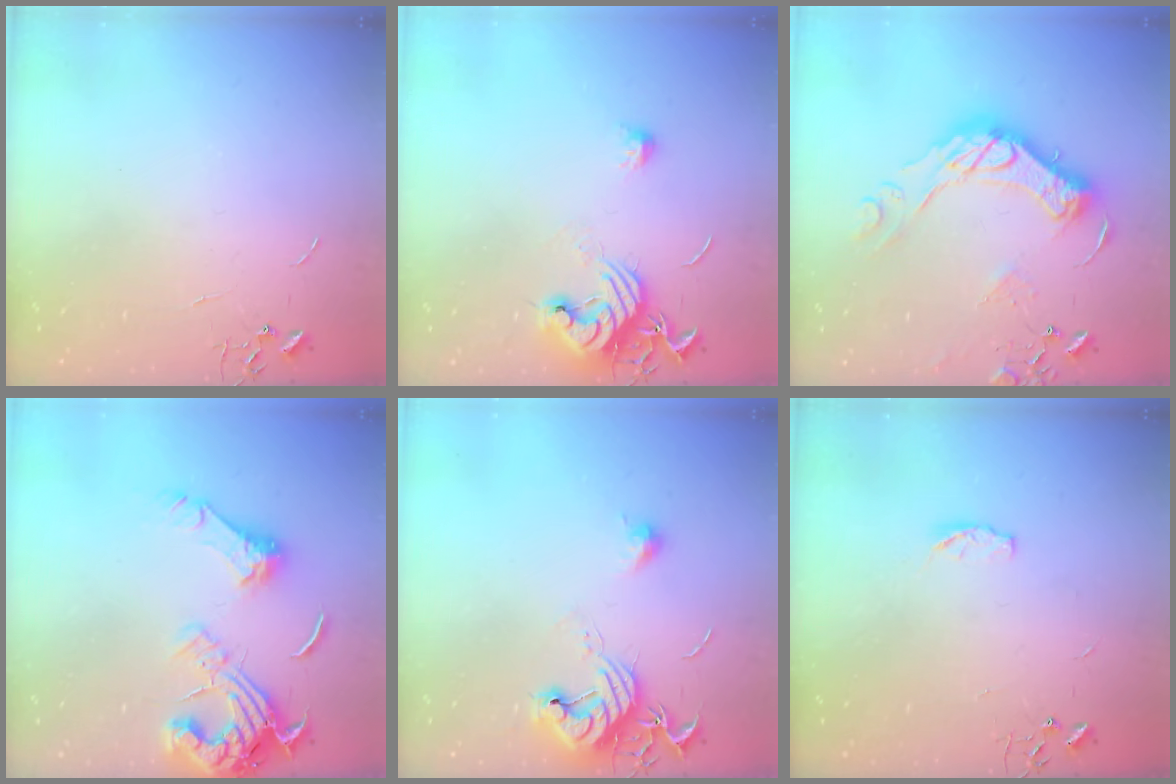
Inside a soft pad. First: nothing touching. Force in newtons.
{"total": 12.0, "press": 12.0, "slide": 0.8}
{"total": 18.4, "press": 18.3, "slide": 1.2}
{"total": 17.0, "press": 16.9, "slide": 1.9}
{"total": 13.7, "press": 13.7, "slide": 0.9}
{"total": 4.5, "press": 4.4, "slide": 0.5}